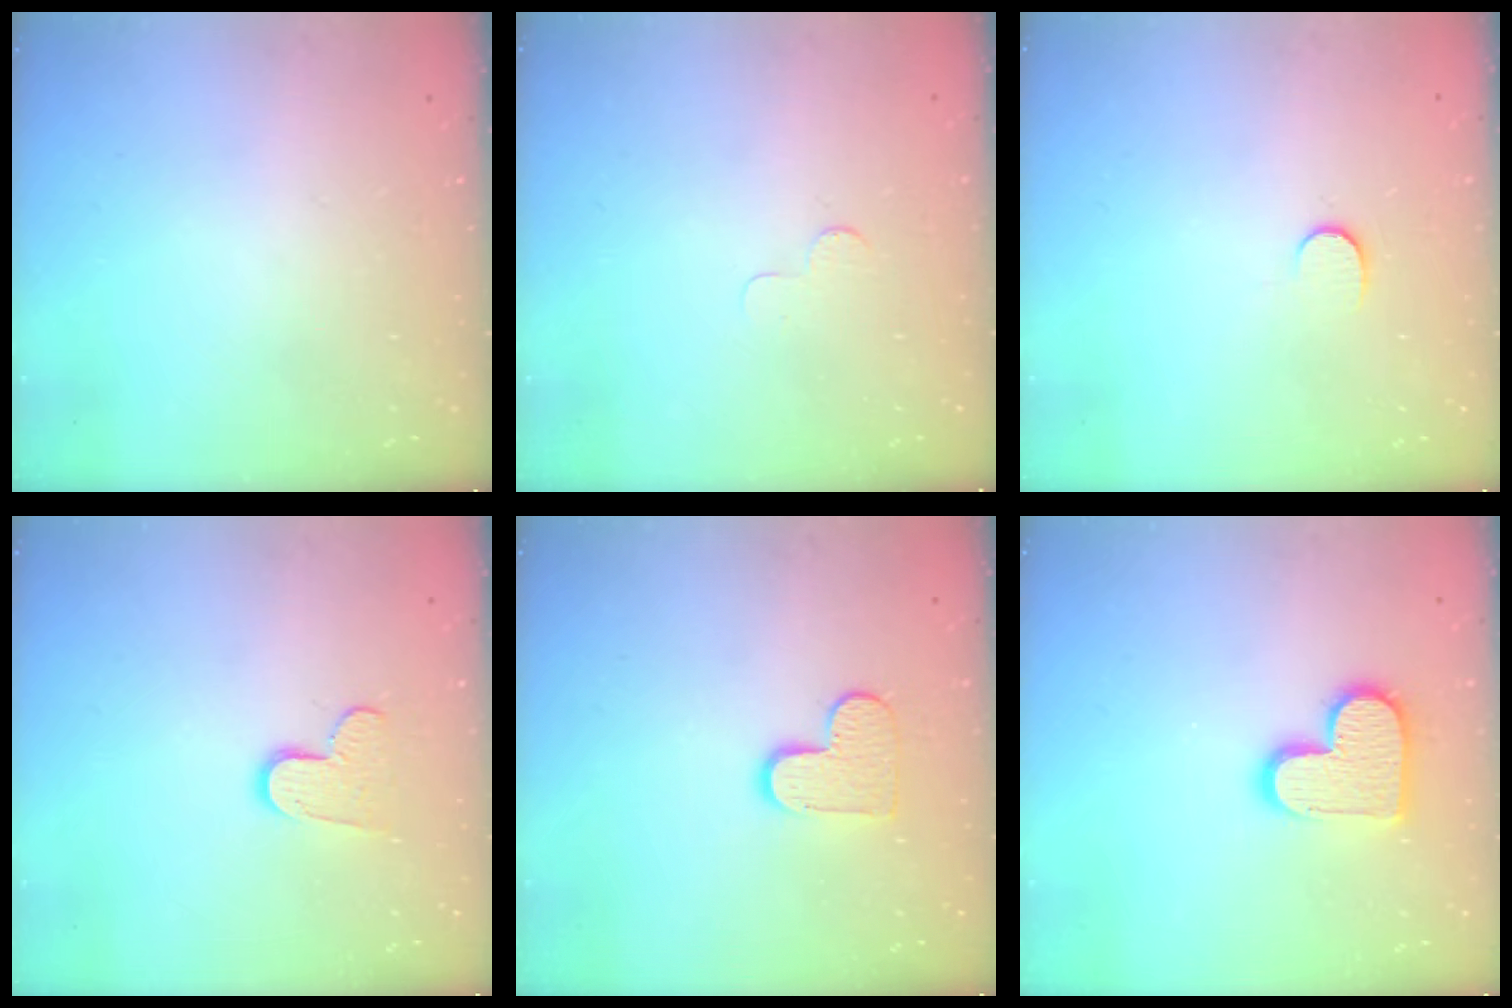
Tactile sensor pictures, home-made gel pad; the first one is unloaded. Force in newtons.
{"total": 2.5, "press": 2.5, "slide": 0.2}
{"total": 6.3, "press": 6.3, "slide": 0.5}
{"total": 8.4, "press": 8.3, "slide": 0.2}
{"total": 8.9, "press": 8.9, "slide": 0.4}
{"total": 13.5, "press": 13.5, "slide": 0.8}